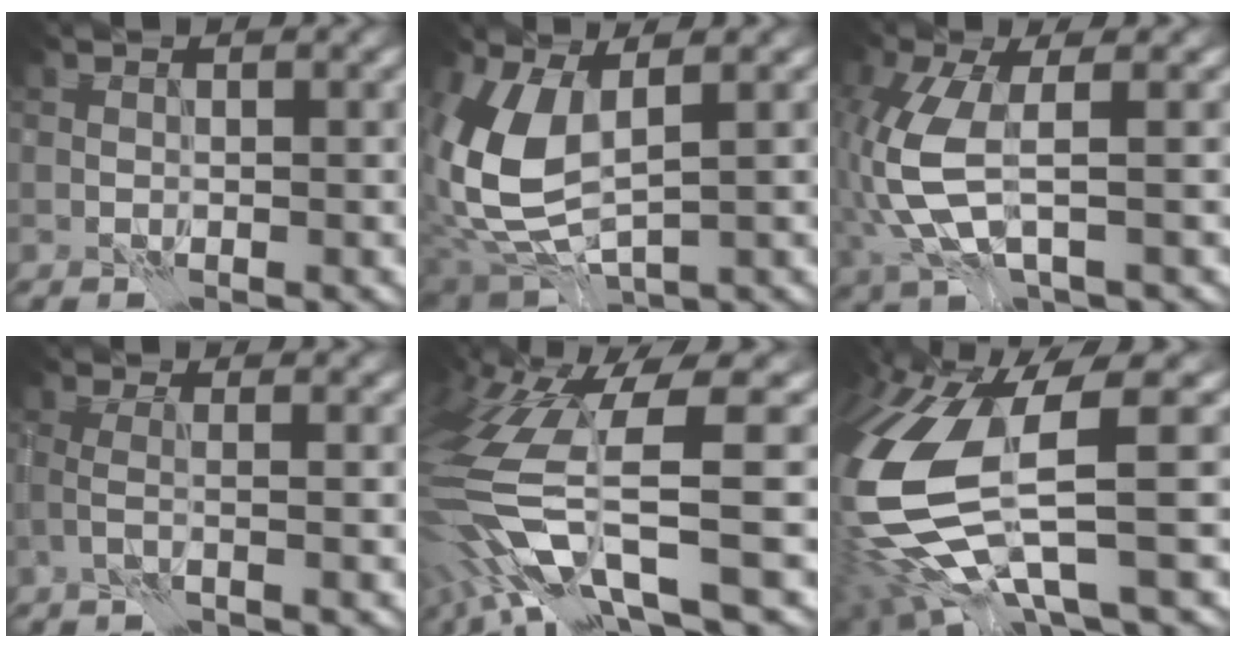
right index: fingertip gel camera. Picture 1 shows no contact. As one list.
[{"total": 8.2, "force": [0.9, 4.4, 6.9], "torque": [-0.172, -0.011, 0.019]}, {"total": 7.1, "force": [-1.1, 3.1, 6.2], "torque": [-0.169, -0.001, -0.028]}, {"total": 1.4, "force": [-0.7, 0.0, 1.2], "torque": [-0.023, -0.001, -0.021]}, {"total": 12.2, "force": [-3.8, 3.2, 11.1], "torque": [-0.241, -0.017, -0.058]}, {"total": 12.2, "force": [-2.2, 4.3, 11.2], "torque": [-0.256, -0.032, -0.037]}]